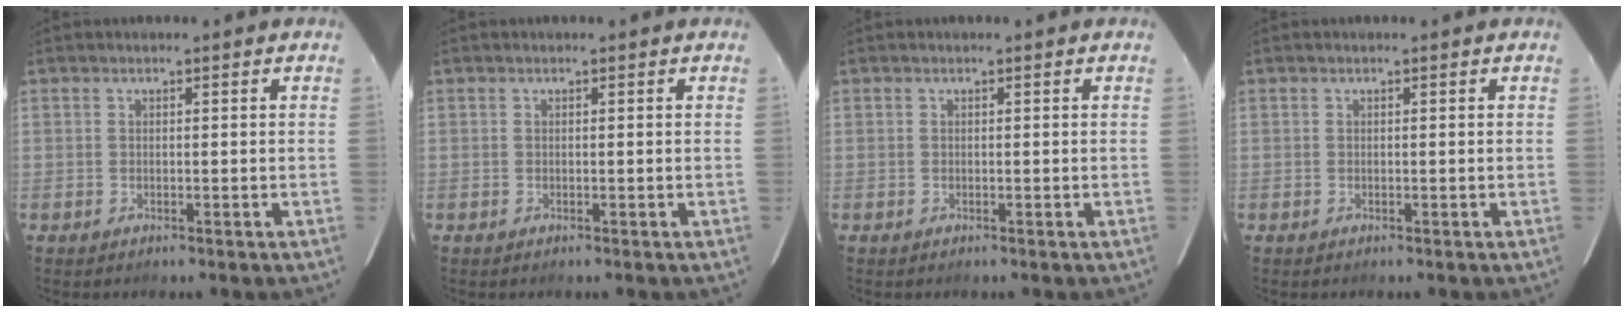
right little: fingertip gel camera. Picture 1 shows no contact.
{"total": 0.0}
{"total": 0.0}
{"total": 0.0}